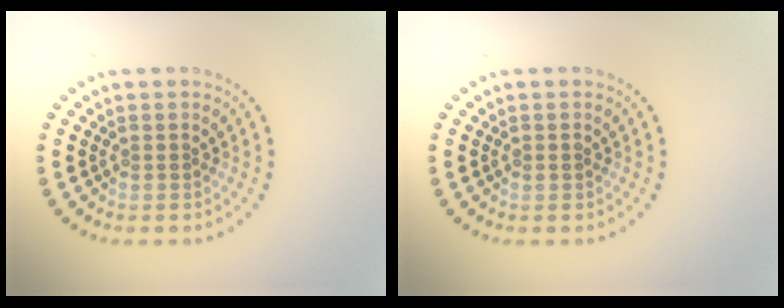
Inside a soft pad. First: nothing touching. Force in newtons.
{"total": 0.5, "press": 0.5, "slide": 0.1}